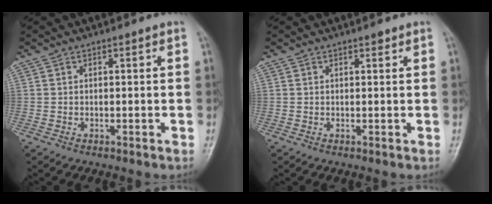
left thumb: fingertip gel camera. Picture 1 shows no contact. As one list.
[{"total": 0.8, "force": [0.6, 0.2, 0.4], "torque": [-0.006, -0.004, 0.007]}]